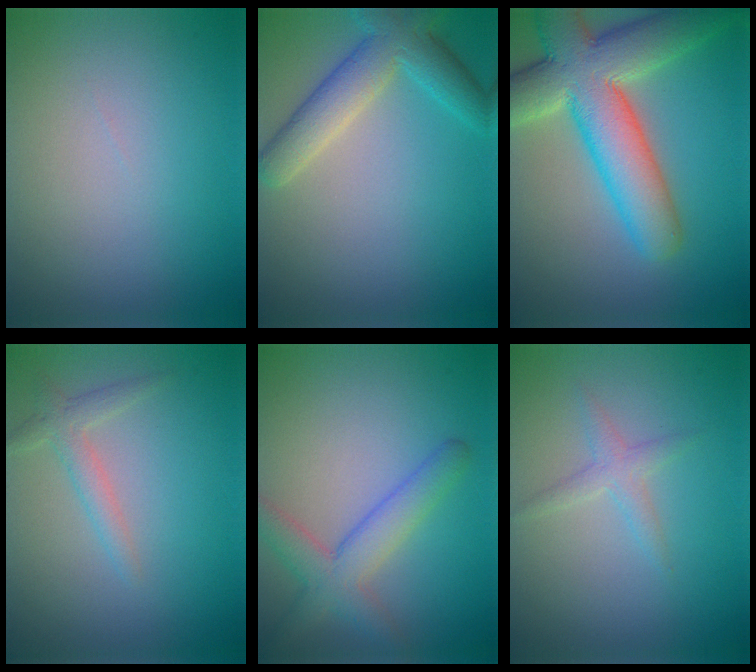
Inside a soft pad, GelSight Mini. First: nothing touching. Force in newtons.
{"total": 4.8, "press": 4.8, "slide": 0.2}
{"total": 10.6, "press": 10.5, "slide": 0.9}
{"total": 1.9, "press": 1.9, "slide": 0.1}
{"total": 4.1, "press": 4.1, "slide": 0.2}
{"total": 1.5, "press": 1.5, "slide": 0.1}